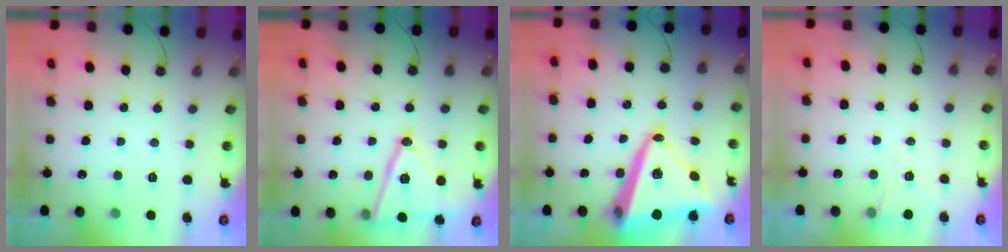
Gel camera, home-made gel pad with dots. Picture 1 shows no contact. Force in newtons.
{"total": 15.6, "press": 15.1, "slide": 3.6}
{"total": 21.0, "press": 20.8, "slide": 2.6}
{"total": 6.4, "press": 4.7, "slide": 4.3}